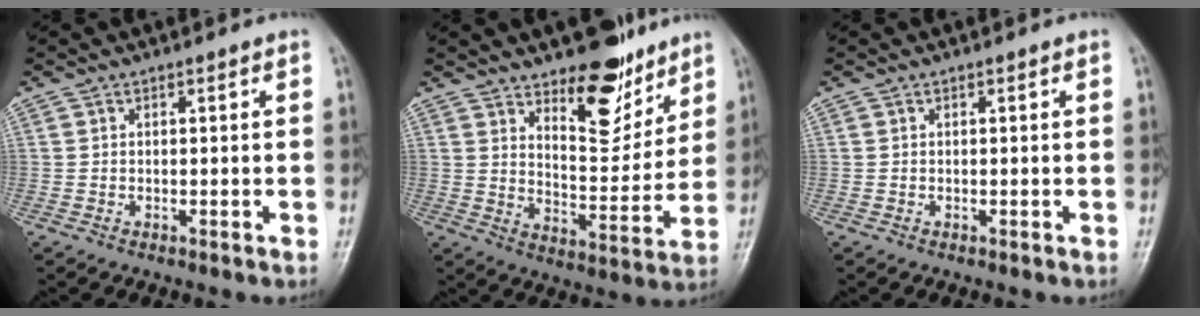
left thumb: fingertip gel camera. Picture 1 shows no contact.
{"total": 13.2, "force": [9.1, 5.5, 7.9], "torque": [-0.078, -0.072, 0.151]}
{"total": 0.0}